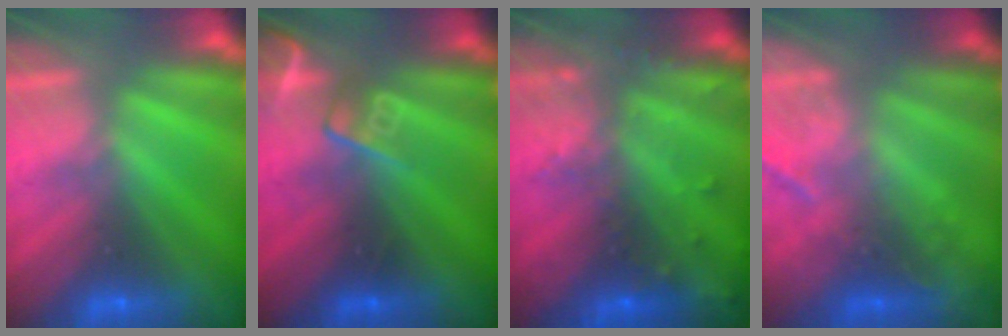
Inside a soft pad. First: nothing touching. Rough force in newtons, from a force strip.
{"total": 2.7}
{"total": 6.8}
{"total": 2.2}